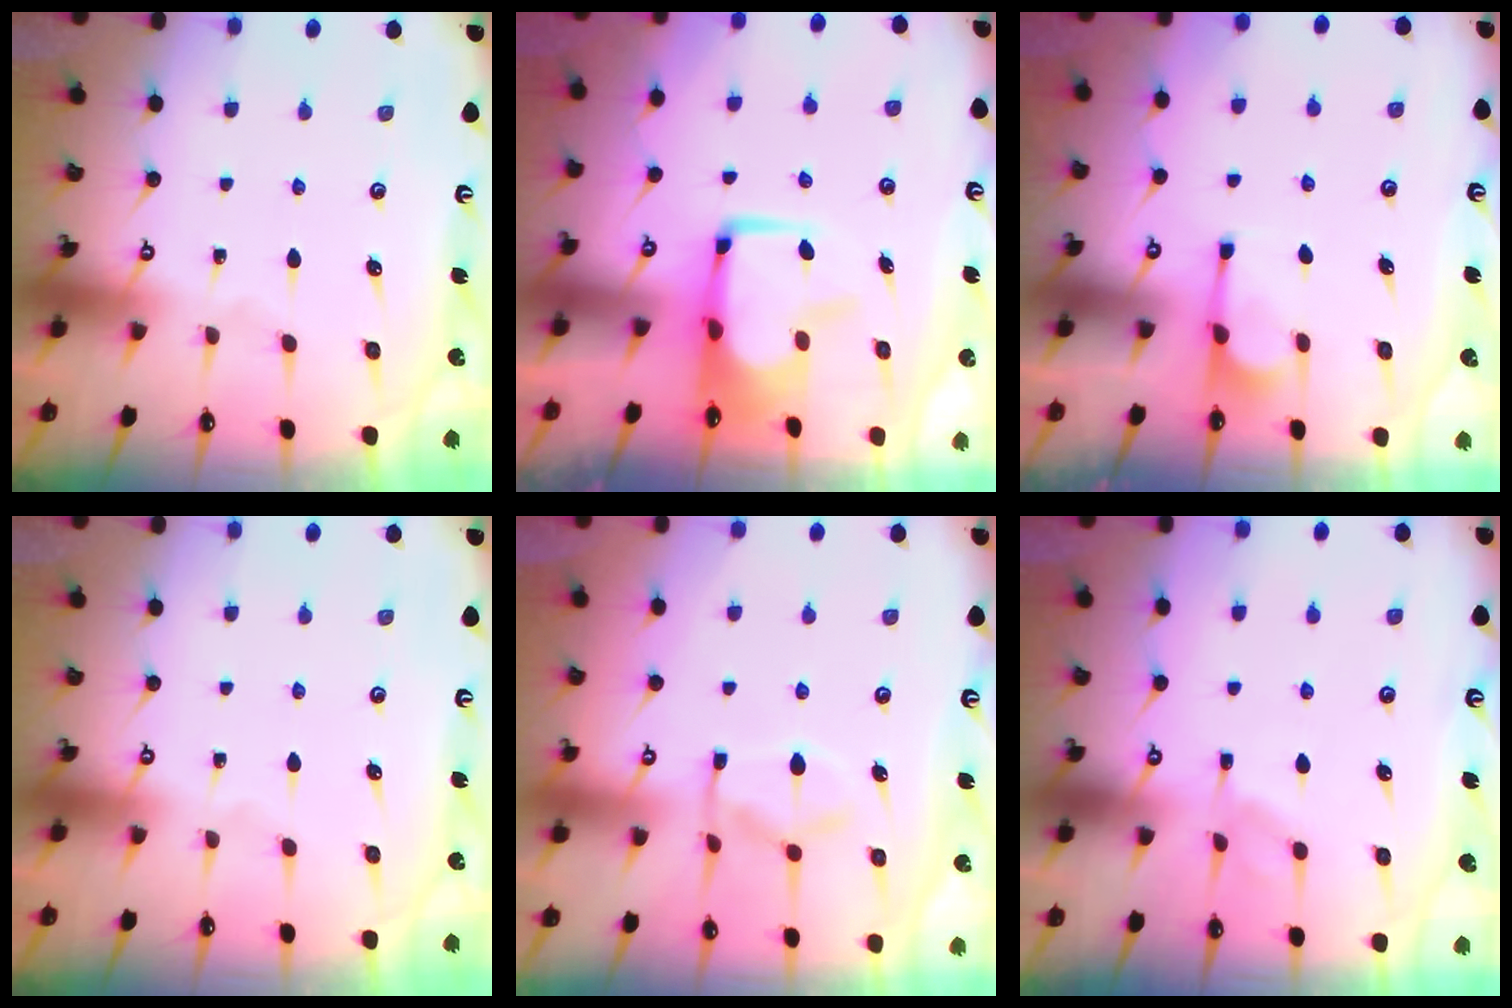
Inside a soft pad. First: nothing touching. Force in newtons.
{"total": 0.8, "press": 0.0, "slide": 0.8}
{"total": 1.3, "press": 1.1, "slide": 0.6}
{"total": 0.0}
{"total": 10.1, "press": 10.0, "slide": 1.3}
{"total": 5.5, "press": 5.5, "slide": 0.8}